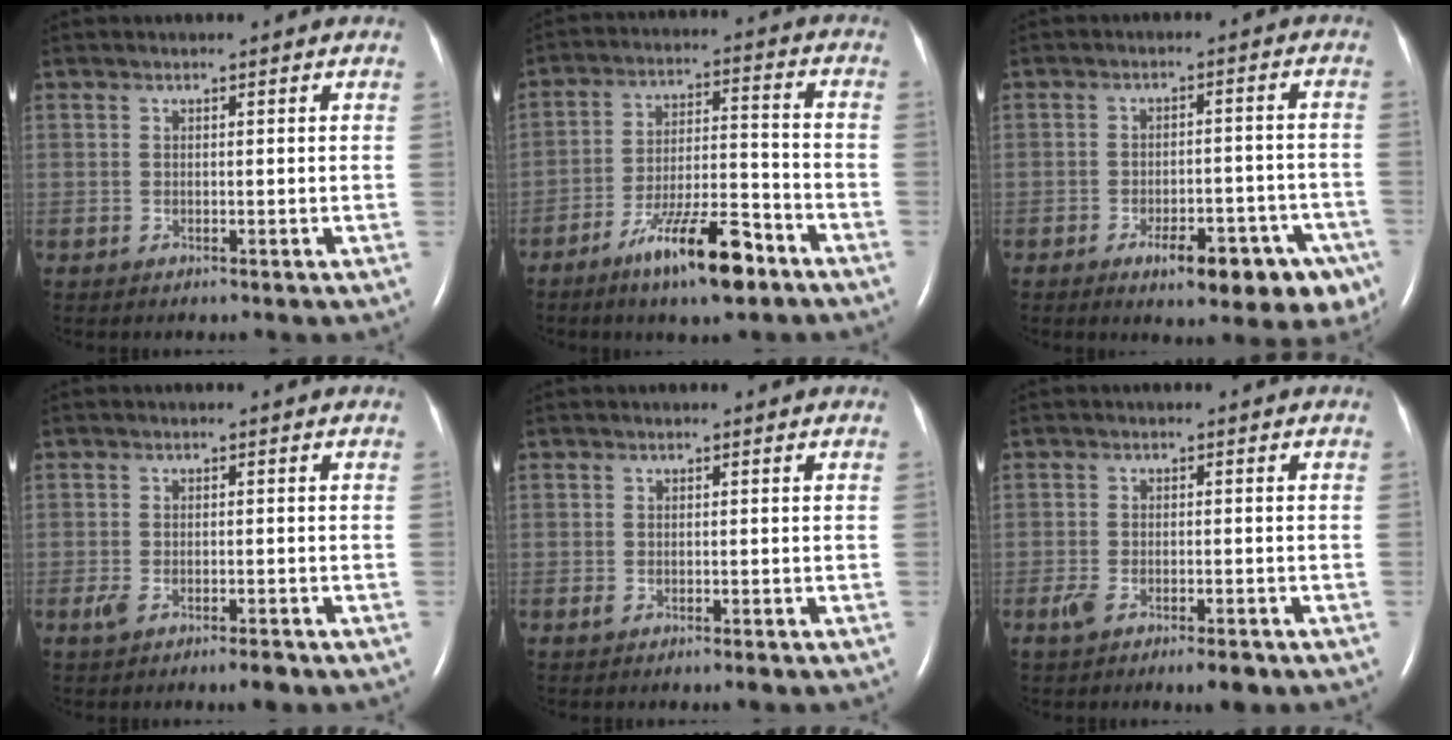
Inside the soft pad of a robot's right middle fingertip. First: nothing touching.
{"total": 12.1, "force": [-7.9, 2.2, 8.9], "torque": [-0.157, -0.007, -0.134]}
{"total": 12.0, "force": [-7.3, 4.1, 8.6], "torque": [-0.073, 0.018, -0.092]}
{"total": 3.4, "force": [-2.1, 1.0, 2.5], "torque": [-0.051, -0.003, -0.034]}
{"total": 1.2, "force": [-0.7, 0.3, 0.9], "torque": [-0.020, -0.003, -0.010]}
{"total": 4.6, "force": [-2.9, 1.4, 3.3], "torque": [-0.062, -0.006, -0.043]}